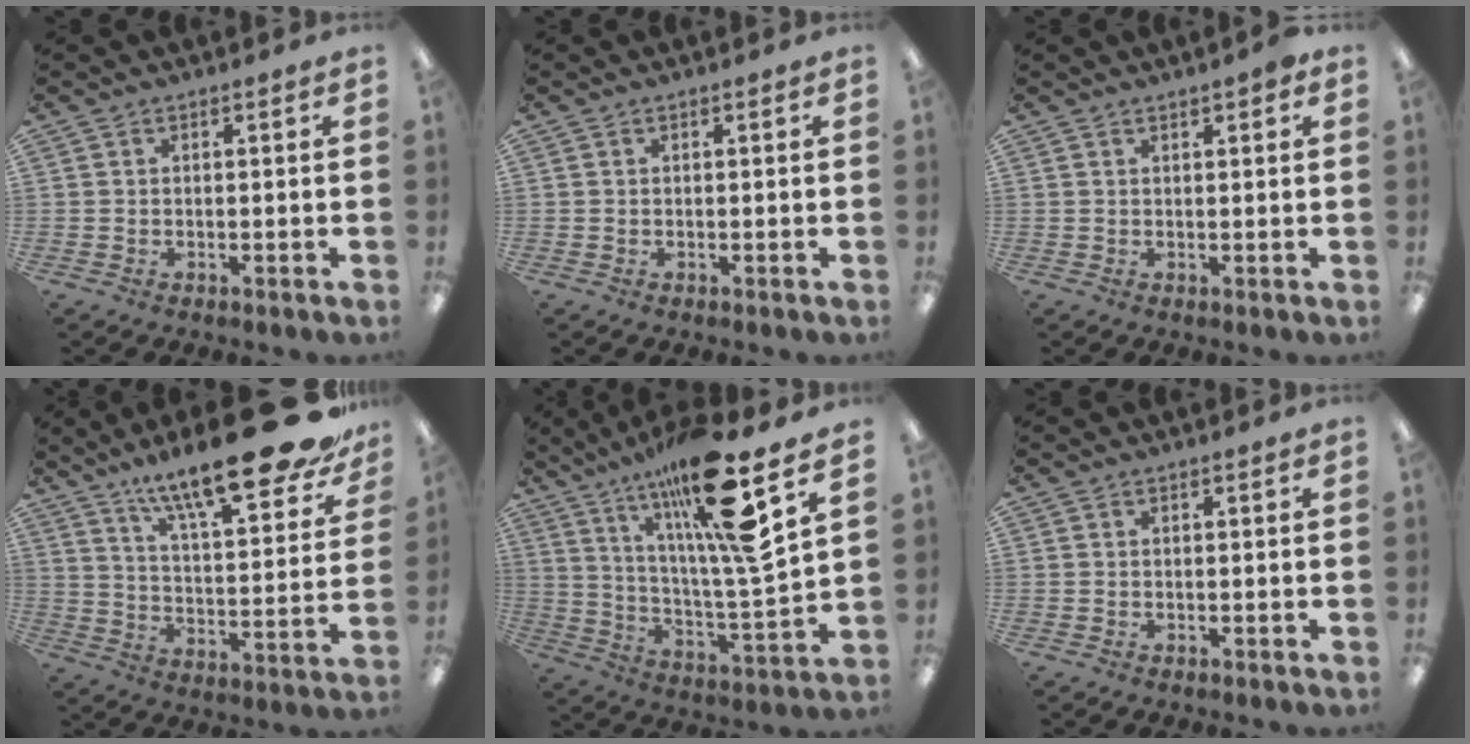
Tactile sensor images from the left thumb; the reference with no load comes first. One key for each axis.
{"total": 0.0}
{"total": 2.2, "fx": 1.4, "fy": 0.5, "fz": 1.6, "tx": -0.027, "ty": 0.000, "tz": 0.023}
{"total": 22.7, "fx": 17.5, "fy": 4.7, "fz": 13.7, "tx": -0.201, "ty": -0.122, "tz": 0.280}
{"total": 22.9, "fx": 14.9, "fy": 3.2, "fz": 17.1, "tx": -0.303, "ty": -0.078, "tz": 0.225}
{"total": 0.0}